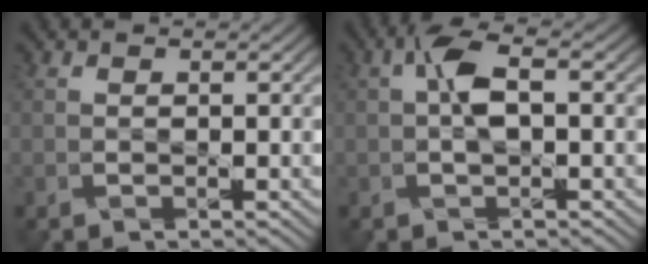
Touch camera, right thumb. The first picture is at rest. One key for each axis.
{"total": 3.4, "fx": 0.3, "fy": 1.3, "fz": 3.1, "tx": -0.067, "ty": 0.010, "tz": 0.001}